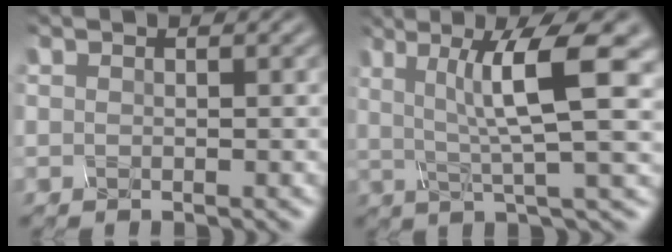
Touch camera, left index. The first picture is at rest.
{"total": 8.5, "force": [1.6, 1.5, 8.3], "torque": [-0.146, 0.007, 0.043]}